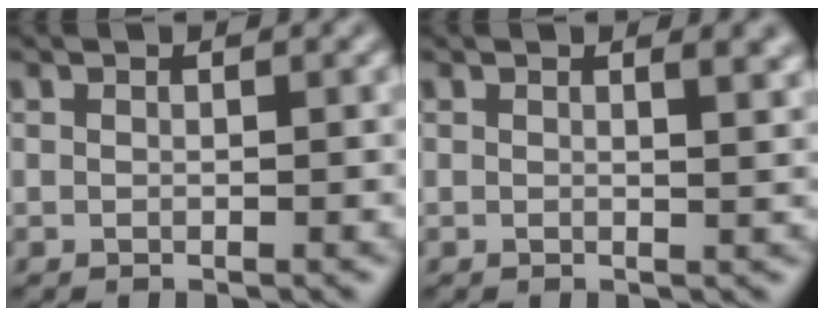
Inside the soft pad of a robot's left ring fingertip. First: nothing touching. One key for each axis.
{"total": 2.1, "fx": 1.1, "fy": 0.8, "fz": 1.7, "tx": -0.011, "ty": 0.002, "tz": 0.015}